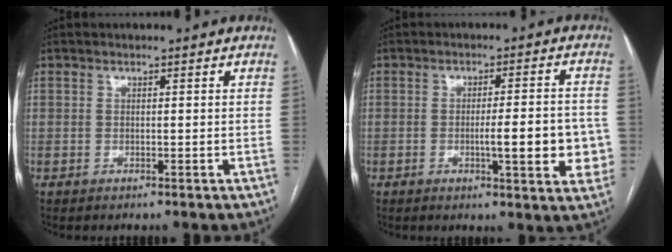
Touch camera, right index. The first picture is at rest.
{"total": 9.6, "force": [-1.9, 1.8, 9.2], "torque": [-0.117, 0.005, -0.020]}